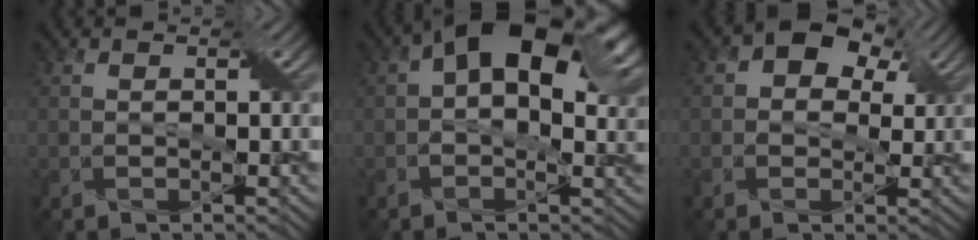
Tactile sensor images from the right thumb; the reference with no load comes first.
{"total": 14.9, "force": [4.9, 8.2, 11.5], "torque": [-0.176, 0.004, 0.078]}
{"total": 7.8, "force": [3.3, 5.5, 4.4], "torque": [-0.079, 0.021, 0.037]}